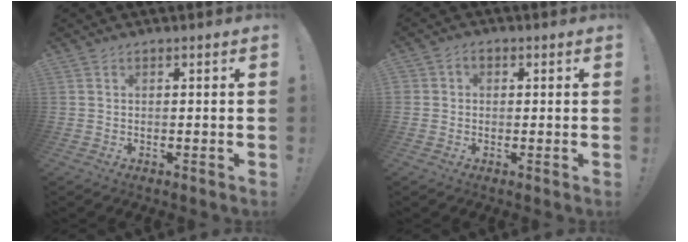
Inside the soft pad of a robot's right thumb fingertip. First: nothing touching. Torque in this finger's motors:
{"motor_torque": [0.24, 0.47, 0.25, 0.37, 0.03]}